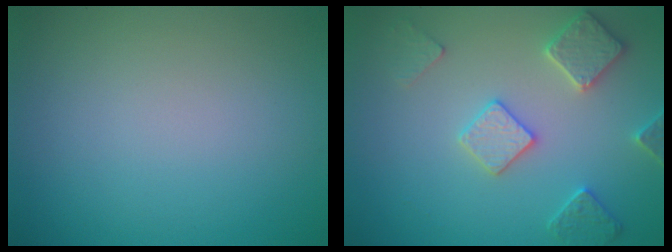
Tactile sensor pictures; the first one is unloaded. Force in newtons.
{"total": 3.5, "press": 3.4, "slide": 0.9}